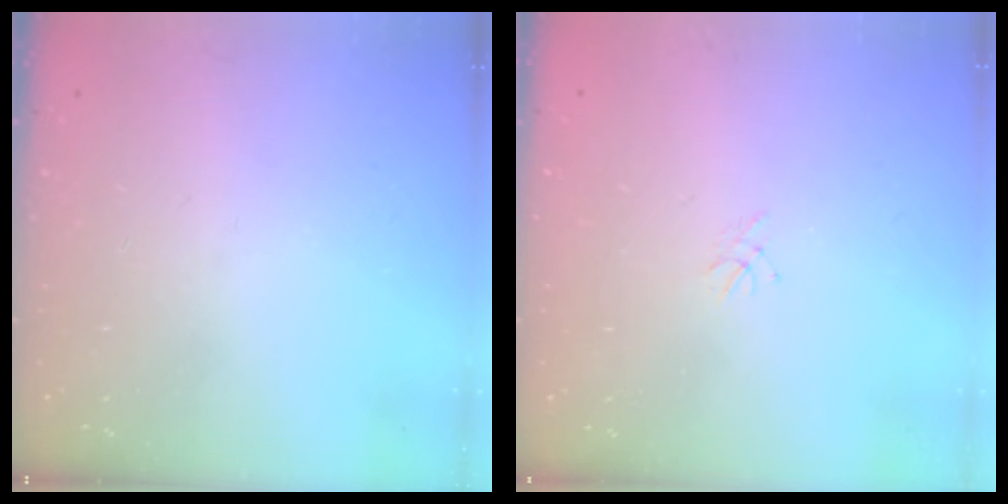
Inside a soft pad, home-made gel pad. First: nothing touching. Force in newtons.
{"total": 1.5, "press": 1.4, "slide": 0.4}